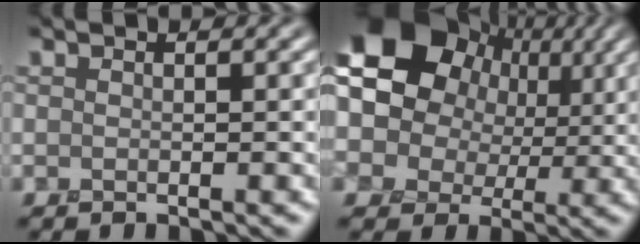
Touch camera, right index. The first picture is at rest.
{"total": 19.5, "force": [6.5, 15.5, 10.0], "torque": [-0.206, 0.037, 0.081]}